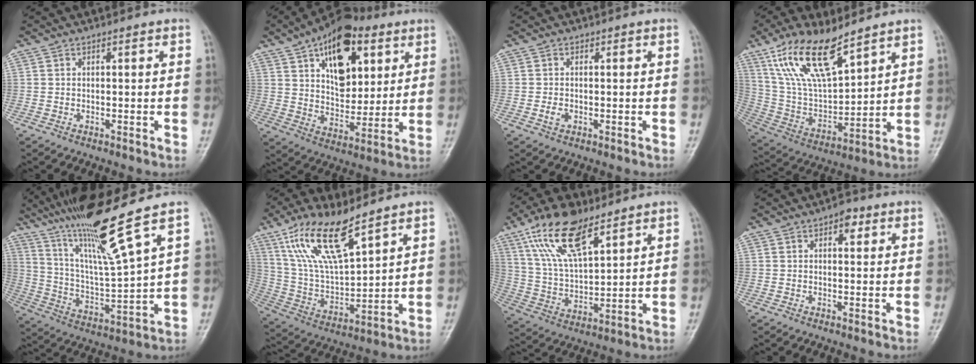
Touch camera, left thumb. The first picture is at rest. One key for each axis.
{"total": 17.8, "fx": 7.7, "fy": 10.3, "fz": 12.3, "tx": -0.142, "ty": -0.027, "tz": 0.126}
{"total": 1.7, "fx": -0.4, "fy": 1.3, "fz": 1.0, "tx": -0.013, "ty": 0.001, "tz": -0.009}
{"total": 17.1, "fx": 11.0, "fy": 6.0, "fz": 11.5, "tx": -0.200, "ty": -0.046, "tz": 0.227}
{"total": 16.9, "fx": 11.8, "fy": -0.4, "fz": 12.1, "tx": -0.208, "ty": -0.060, "tz": 0.221}
{"total": 16.2, "fx": 10.4, "fy": 5.2, "fz": 11.2, "tx": -0.200, "ty": -0.044, "tz": 0.216}
{"total": 14.6, "fx": 9.0, "fy": 5.9, "fz": 9.9, "tx": -0.172, "ty": -0.029, "tz": 0.177}
{"total": 3.0, "fx": 1.4, "fy": 1.7, "fz": 2.1, "tx": -0.016, "ty": 0.001, "tz": 0.014}